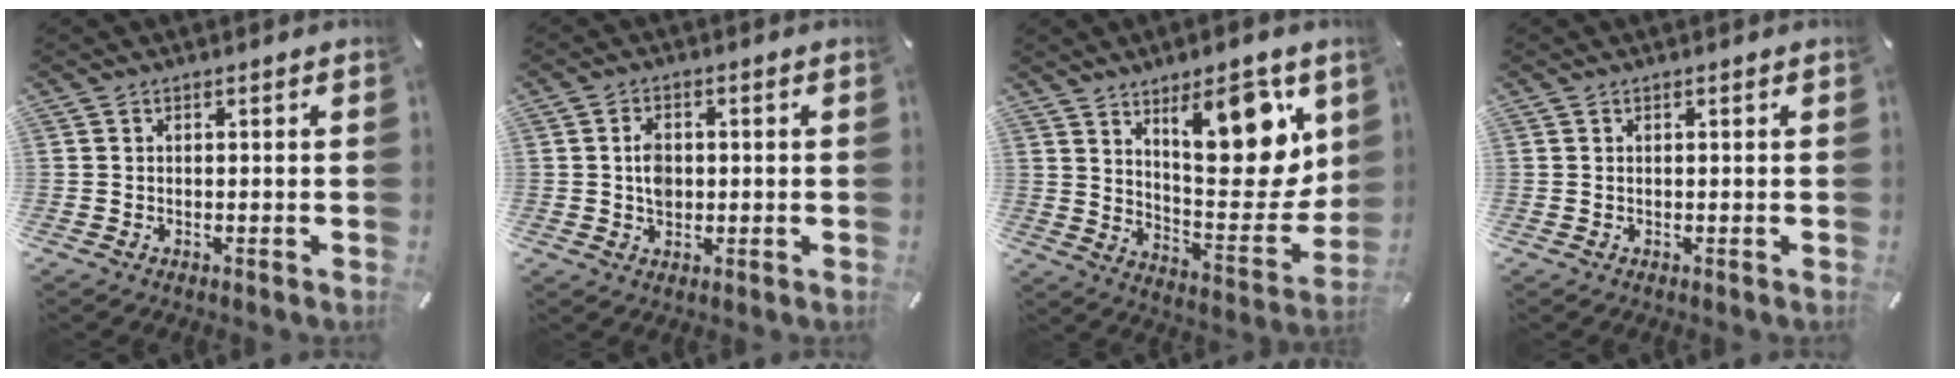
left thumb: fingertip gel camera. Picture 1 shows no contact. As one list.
[{"total": 4.3, "force": [0.2, 3.2, 2.9], "torque": [-0.040, 0.003, -0.002]}, {"total": 17.3, "force": [9.8, 7.2, 12.2], "torque": [-0.141, -0.070, 0.158]}, {"total": 0.0}]